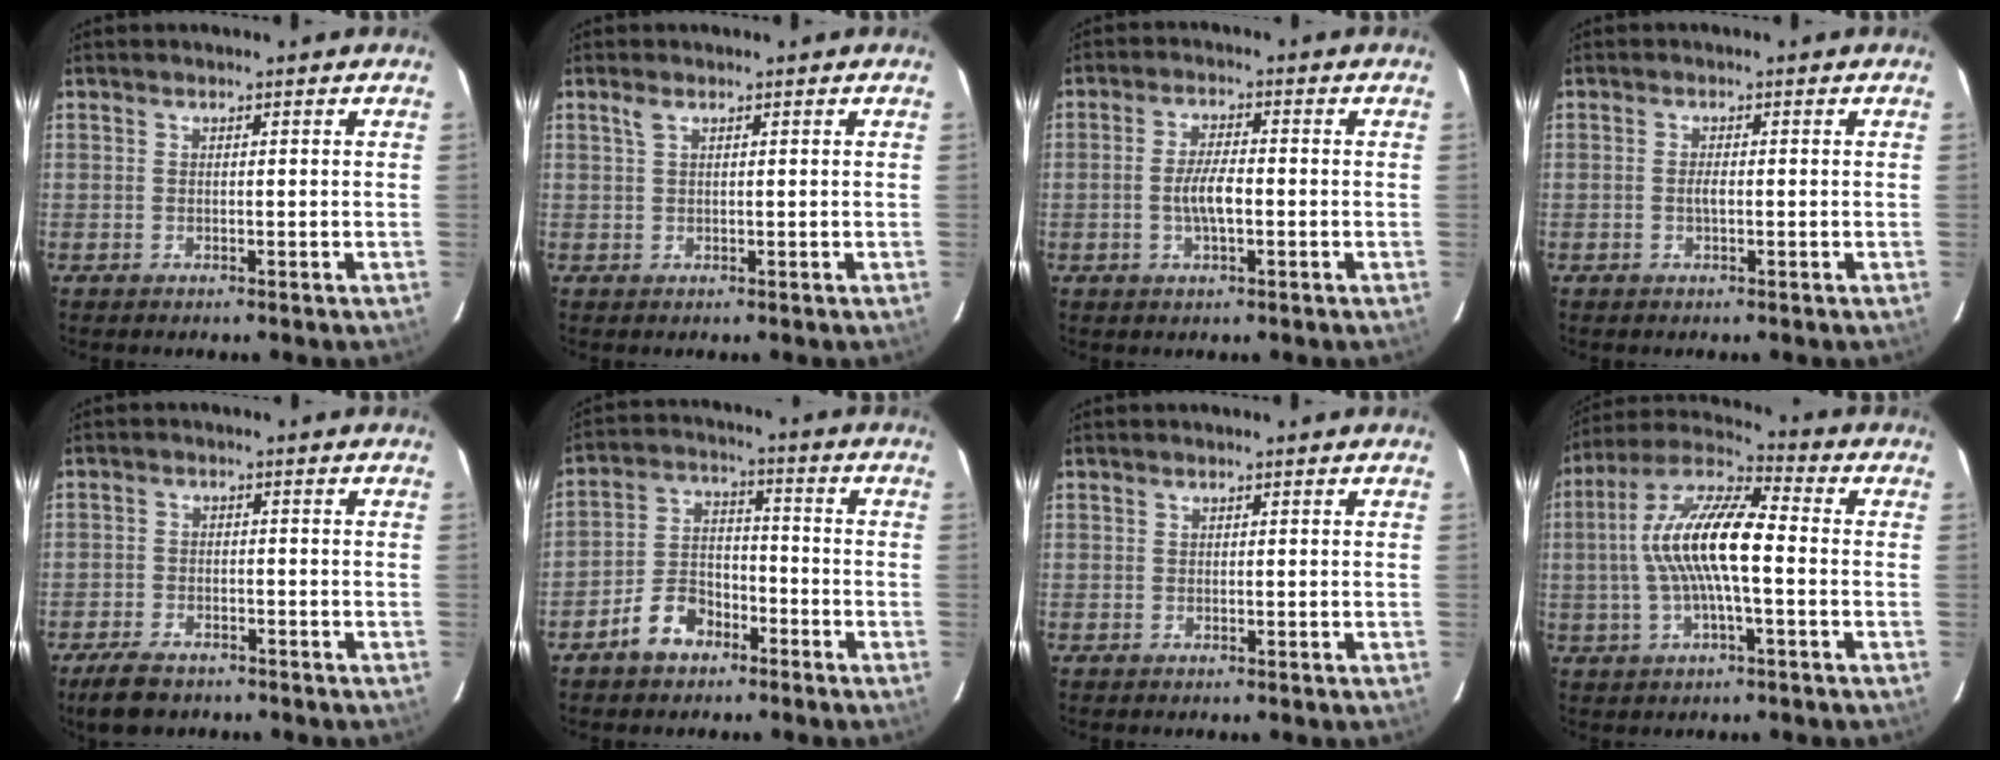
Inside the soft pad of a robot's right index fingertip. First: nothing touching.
{"total": 1.2, "force": [0.7, 0.3, 0.9], "torque": [-0.019, 0.005, 0.014]}
{"total": 5.0, "force": [-1.1, 1.4, 4.7], "torque": [-0.092, 0.002, -0.019]}
{"total": 1.3, "force": [-0.2, 0.3, 1.2], "torque": [-0.025, 0.001, -0.006]}
{"total": 6.6, "force": [-5.1, 3.0, 2.8], "torque": [-0.078, -0.002, -0.088]}
{"total": 8.4, "force": [-5.4, 5.2, 3.7], "torque": [-0.080, 0.025, -0.090]}
{"total": 0.0}
{"total": 14.2, "force": [-0.7, 3.7, 13.6], "torque": [-0.264, 0.017, -0.022]}